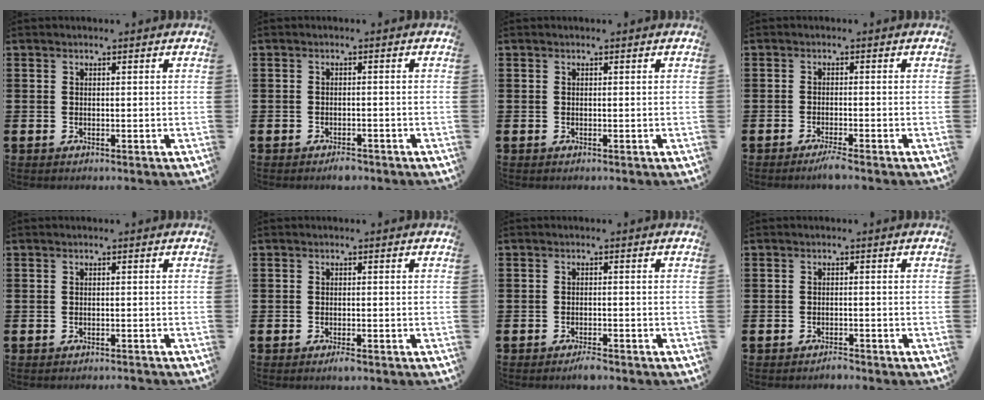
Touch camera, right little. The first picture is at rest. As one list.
[{"total": 1.2, "force": [-1.1, 0.3, 0.3], "torque": [-0.009, 0.000, -0.023]}, {"total": 0.0}, {"total": 1.8, "force": [-1.4, 0.0, 1.1], "torque": [-0.017, 0.002, -0.026]}, {"total": 0.6, "force": [-0.6, -0.1, 0.0], "torque": [0.000, -0.002, -0.012]}, {"total": 0.9, "force": [-0.6, 0.3, 0.6], "torque": [-0.005, -0.004, -0.014]}, {"total": 1.4, "force": [-1.3, 0.2, 0.5], "torque": [-0.012, 0.002, -0.026]}, {"total": 1.1, "force": [-1.1, 0.0, 0.0], "torque": [-0.004, 0.002, -0.022]}]